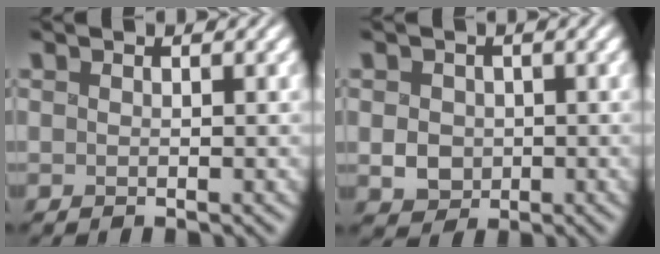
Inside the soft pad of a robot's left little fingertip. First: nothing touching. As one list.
[{"total": 2.5, "force": [-0.3, 2.2, 1.1], "torque": [-0.028, -0.002, -0.004]}]